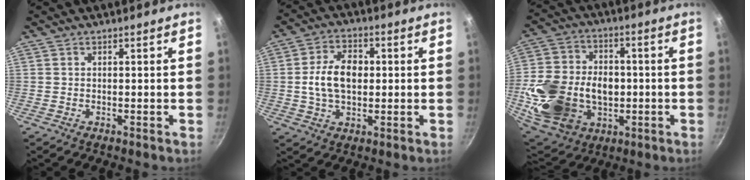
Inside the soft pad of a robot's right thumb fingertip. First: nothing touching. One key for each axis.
{"total": 9.8, "fx": 0.4, "fy": 6.5, "fz": 7.4, "tx": -0.114, "ty": 0.011, "tz": 0.001}
{"total": 23.3, "fx": -3.0, "fy": 17.4, "fz": 15.3, "tx": -0.296, "ty": 0.020, "tz": -0.035}